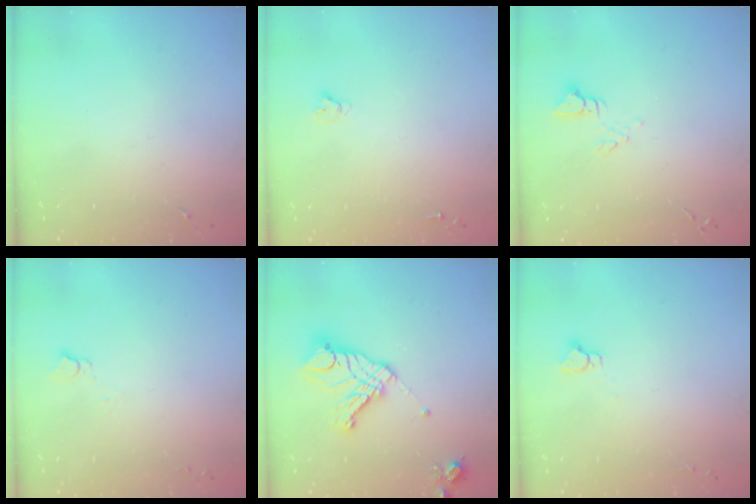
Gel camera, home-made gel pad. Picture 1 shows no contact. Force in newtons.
{"total": 2.4, "press": 2.4, "slide": 0.2}
{"total": 5.1, "press": 5.1, "slide": 0.4}
{"total": 2.7, "press": 2.7, "slide": 0.3}
{"total": 17.6, "press": 17.5, "slide": 1.9}
{"total": 2.9, "press": 2.9, "slide": 0.2}